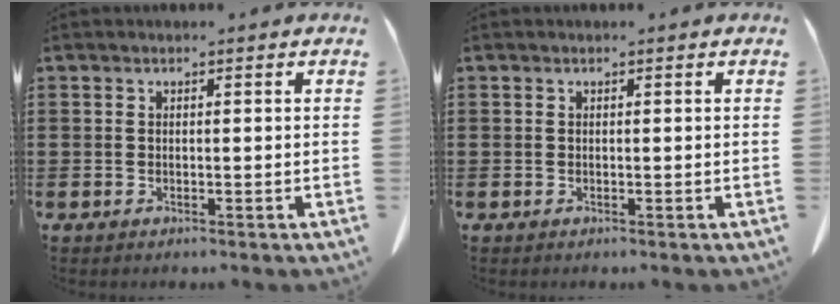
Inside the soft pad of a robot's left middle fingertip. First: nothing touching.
{"total": 0.0}